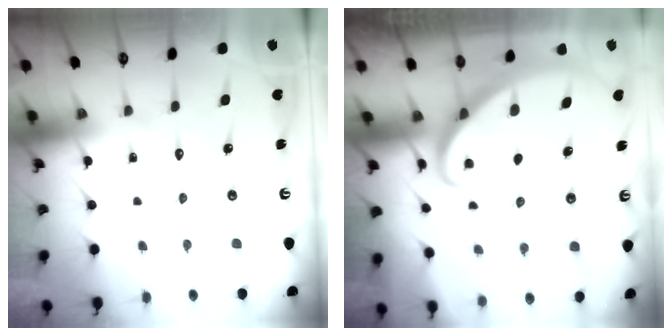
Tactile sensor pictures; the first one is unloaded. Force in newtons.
{"total": 2.7, "press": 2.7, "slide": 0.2}